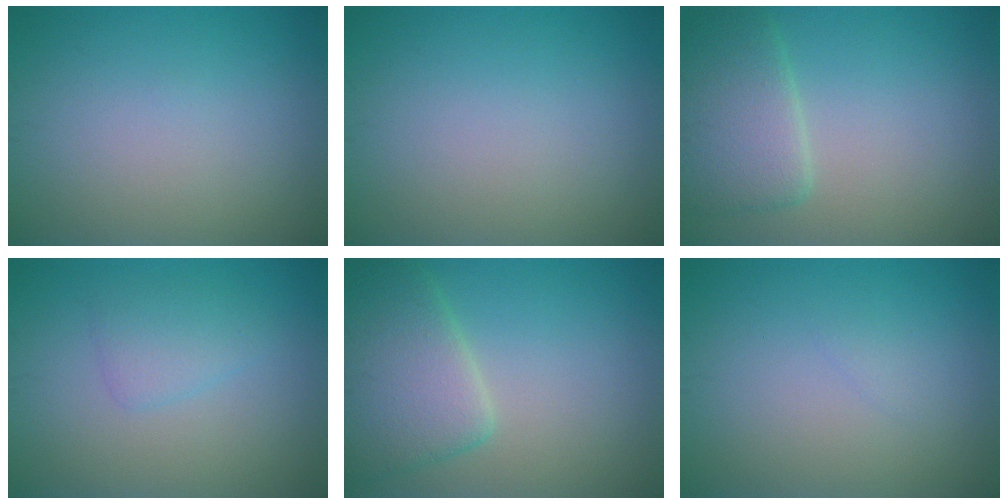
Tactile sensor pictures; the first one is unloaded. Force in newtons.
{"total": 0.0}
{"total": 4.5, "press": 4.4, "slide": 0.6}
{"total": 1.9, "press": 1.9, "slide": 0.2}
{"total": 5.9, "press": 5.9, "slide": 0.2}
{"total": 0.5, "press": 0.5, "slide": 0.1}